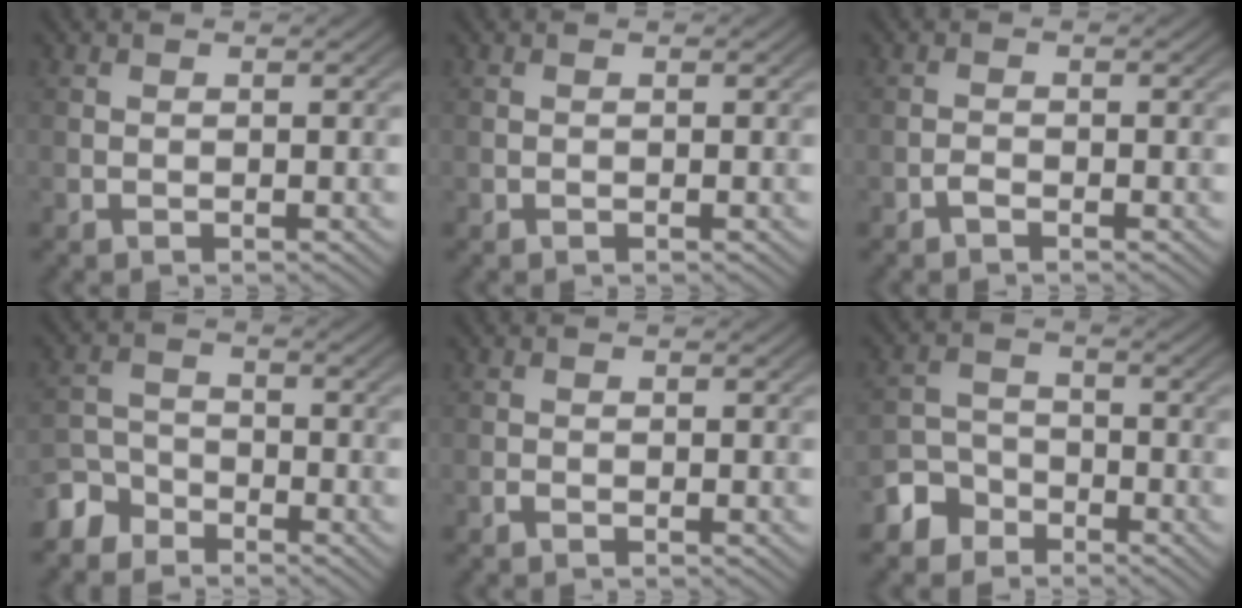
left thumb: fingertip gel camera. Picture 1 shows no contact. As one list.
[{"total": 0.0}, {"total": 0.9, "force": [-0.8, 0.2, 0.5], "torque": [-0.008, 0.003, -0.017]}, {"total": 4.2, "force": [-3.5, 2.2, 0.8], "torque": [-0.018, 0.001, -0.082]}, {"total": 0.6, "force": [-0.5, 0.2, 0.3], "torque": [-0.005, 0.001, -0.010]}, {"total": 4.5, "force": [-3.3, 2.9, 0.9], "torque": [-0.024, 0.002, -0.073]}]